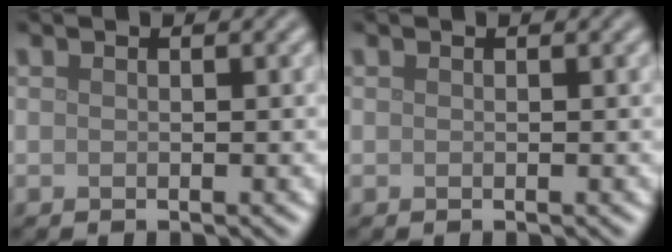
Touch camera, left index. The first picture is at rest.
{"total": 0.0}